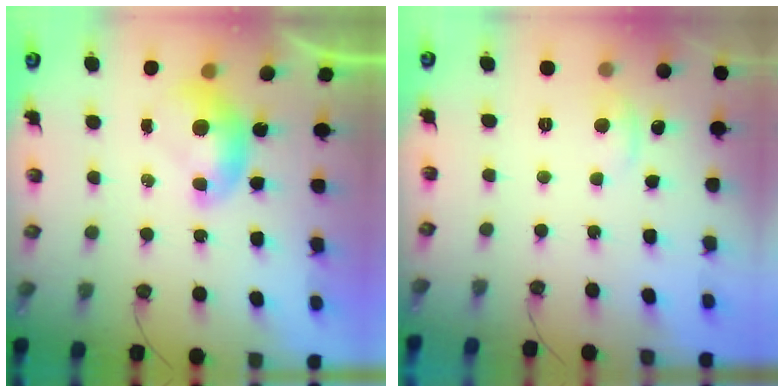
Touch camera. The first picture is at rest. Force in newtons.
{"total": 0.8, "press": 0.4, "slide": 0.7}